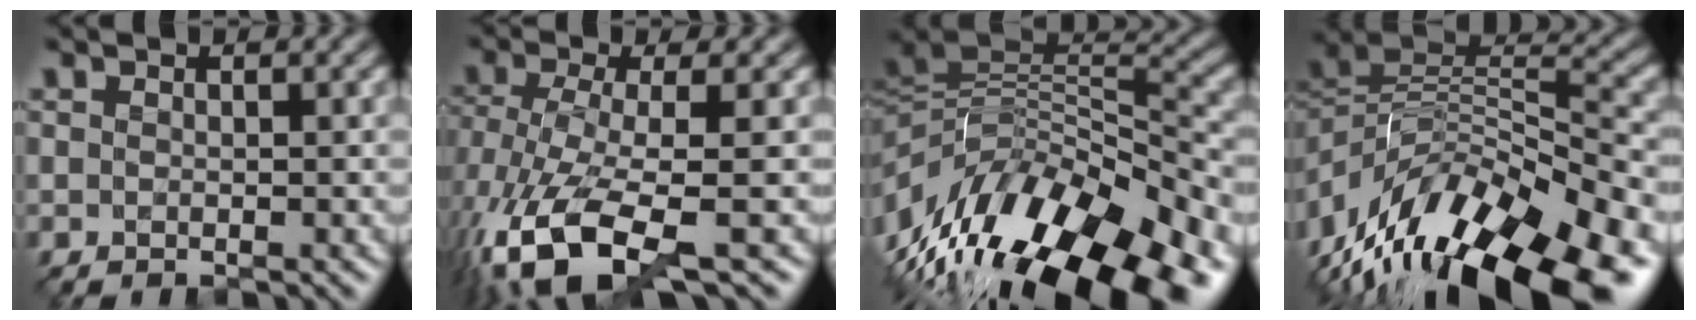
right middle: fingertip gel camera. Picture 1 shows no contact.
{"total": 7.9, "force": [-3.9, 2.4, 6.4], "torque": [-0.145, -0.009, -0.077]}
{"total": 15.5, "force": [-6.4, 7.0, 12.2], "torque": [-0.229, -0.005, -0.099]}
{"total": 14.3, "force": [-8.4, 5.9, 10.0], "torque": [-0.189, 0.016, -0.141]}